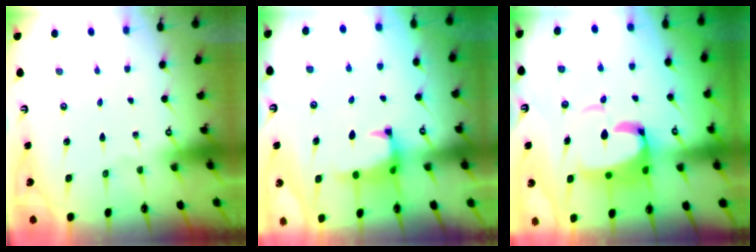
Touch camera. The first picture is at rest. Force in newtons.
{"total": 1.5, "press": 1.3, "slide": 0.6}
{"total": 9.3, "press": 9.3, "slide": 1.2}